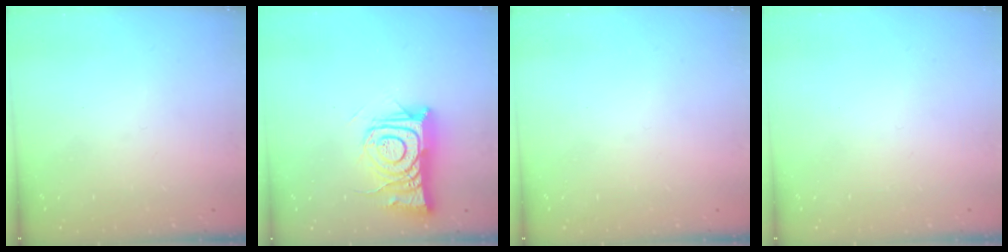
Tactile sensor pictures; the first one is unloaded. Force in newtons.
{"total": 11.6, "press": 11.5, "slide": 1.0}
{"total": 0.0}
{"total": 1.8, "press": 1.8, "slide": 0.2}